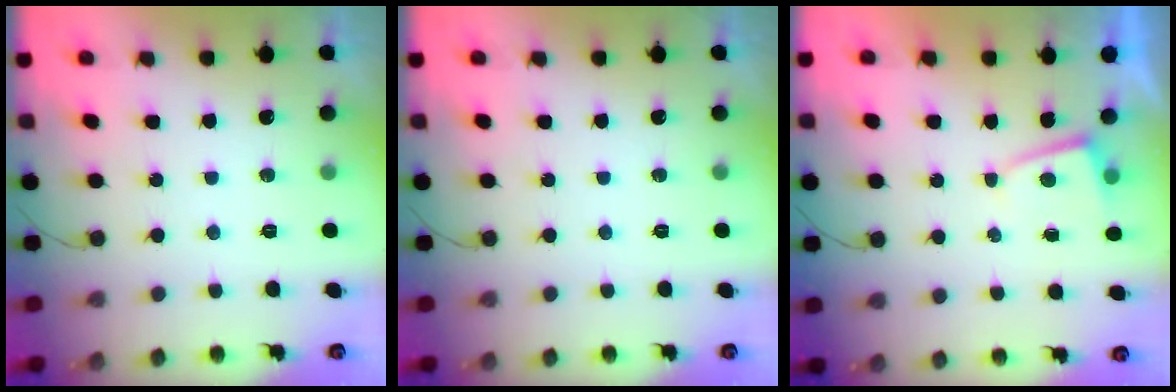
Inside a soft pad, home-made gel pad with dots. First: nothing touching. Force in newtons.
{"total": 0.0}
{"total": 2.0, "press": 2.0, "slide": 0.3}